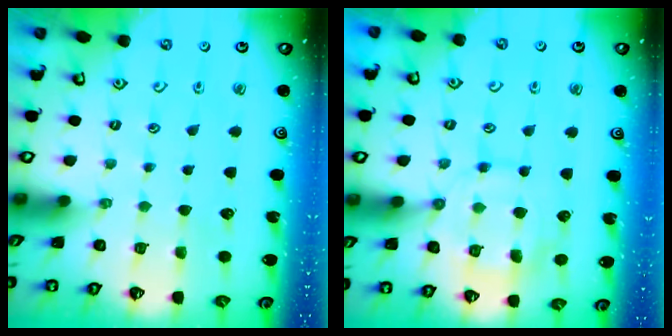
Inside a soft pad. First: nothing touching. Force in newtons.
{"total": 13.0, "press": 12.9, "slide": 1.2}